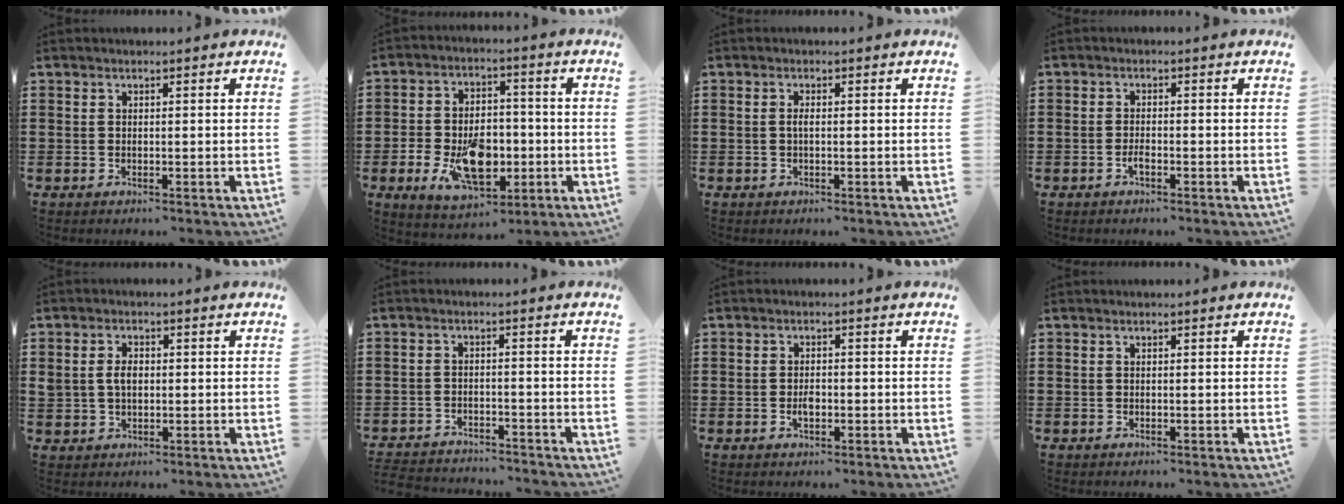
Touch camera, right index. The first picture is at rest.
{"total": 10.6, "force": [-3.0, 6.6, 7.7], "torque": [-0.137, 0.005, -0.050]}
{"total": 1.1, "force": [-0.2, 0.2, 1.0], "torque": [-0.020, -0.001, -0.003]}
{"total": 1.7, "force": [-0.9, 0.6, 1.3], "torque": [-0.026, -0.002, -0.016]}
{"total": 3.1, "force": [0.3, 2.1, 2.3], "torque": [-0.057, 0.007, 0.002]}
{"total": 3.0, "force": [-3.0, 0.2, -0.1], "torque": [-0.006, 0.000, -0.064]}
{"total": 2.0, "force": [-0.5, 1.1, 1.6], "torque": [-0.030, 0.003, -0.010]}
{"total": 0.0}